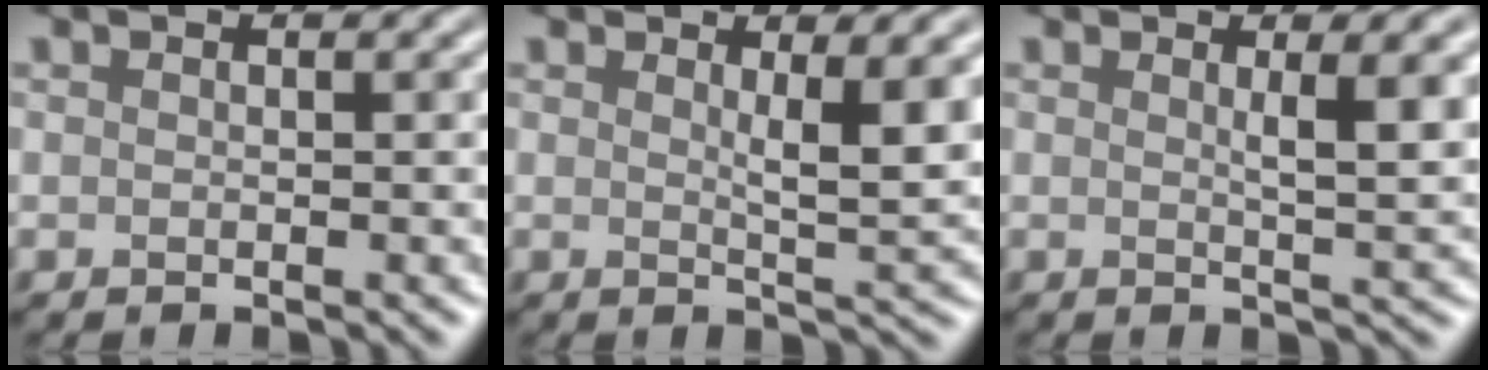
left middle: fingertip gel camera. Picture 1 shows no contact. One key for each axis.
{"total": 3.5, "fx": 1.1, "fy": 0.6, "fz": 3.3, "tx": -0.042, "ty": -0.006, "tz": 0.024}
{"total": 3.6, "fx": 0.8, "fy": 0.7, "fz": 3.4, "tx": -0.038, "ty": 0.000, "tz": 0.016}